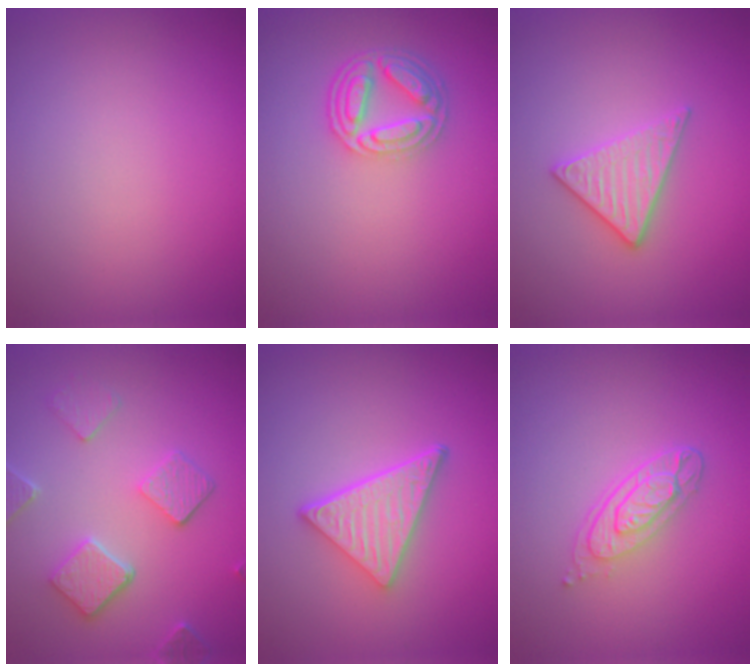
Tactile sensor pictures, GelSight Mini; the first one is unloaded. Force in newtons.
{"total": 4.6, "press": 3.6, "slide": 2.9}
{"total": 3.2, "press": 3.0, "slide": 1.0}
{"total": 4.7, "press": 3.7, "slide": 3.0}
{"total": 5.1, "press": 3.8, "slide": 3.4}
{"total": 3.5, "press": 2.6, "slide": 2.4}